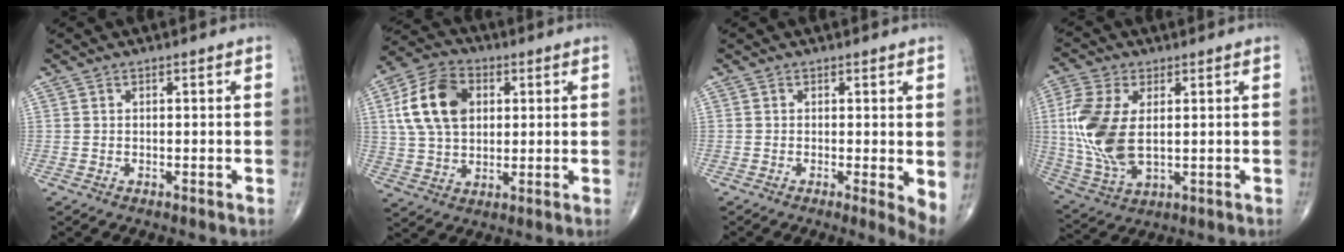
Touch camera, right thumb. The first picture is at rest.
{"total": 13.8, "force": [3.2, 9.4, 9.6], "torque": [-0.165, 0.010, 0.054]}
{"total": 3.6, "force": [0.1, 0.8, 3.5], "torque": [-0.048, -0.010, -0.003]}
{"total": 14.3, "force": [1.4, 7.9, 11.9], "torque": [-0.271, -0.009, 0.035]}